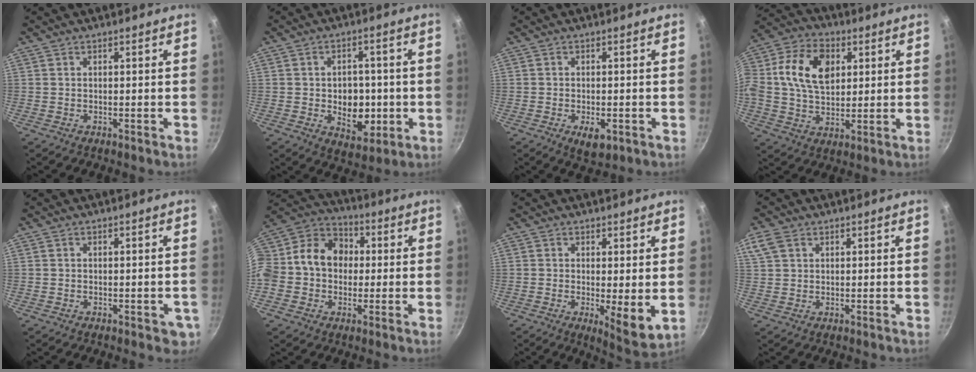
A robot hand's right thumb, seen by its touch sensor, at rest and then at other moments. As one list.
[{"total": 9.9, "force": [-1.3, 7.0, 6.9], "torque": [-0.062, -0.001, -0.011]}, {"total": 4.7, "force": [-1.7, 2.3, 3.7], "torque": [-0.049, 0.001, -0.019]}, {"total": 14.9, "force": [3.3, 10.2, 10.3], "torque": [-0.174, 0.009, 0.046]}, {"total": 3.6, "force": [-1.2, 2.0, 2.7], "torque": [-0.014, 0.006, -0.012]}, {"total": 15.3, "force": [0.4, 12.9, 8.3], "torque": [-0.119, 0.043, -0.017]}, {"total": 6.9, "force": [-0.2, 2.0, 6.7], "torque": [-0.092, -0.028, 0.001]}, {"total": 4.1, "force": [1.9, 2.8, 2.3], "torque": [-0.046, 0.003, 0.039]}]